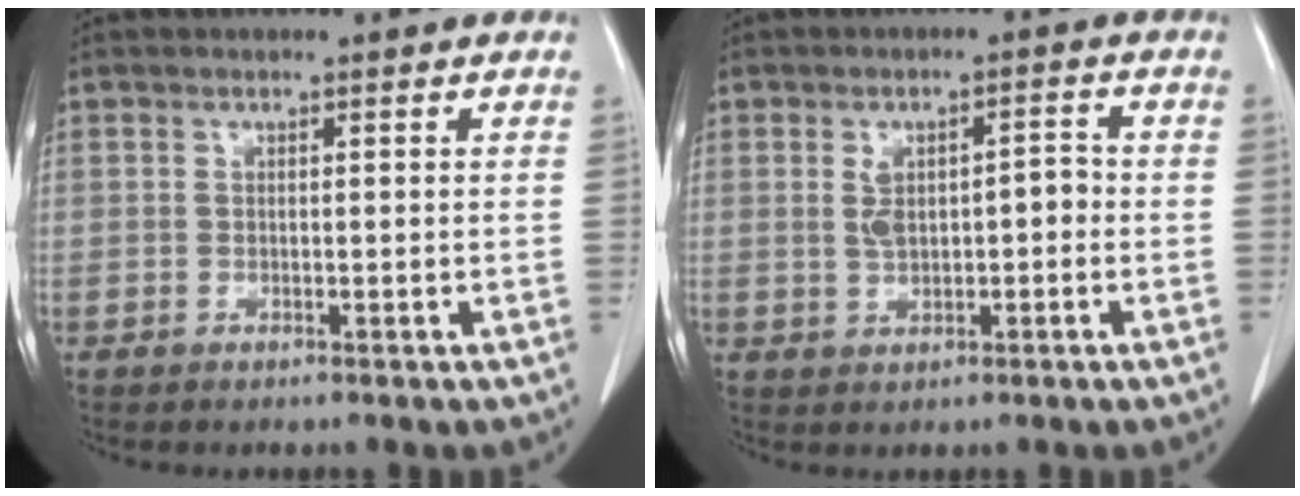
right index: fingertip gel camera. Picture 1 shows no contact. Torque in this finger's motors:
{"motor_torque": [0.13, 0.05, 0.10, 0.02]}